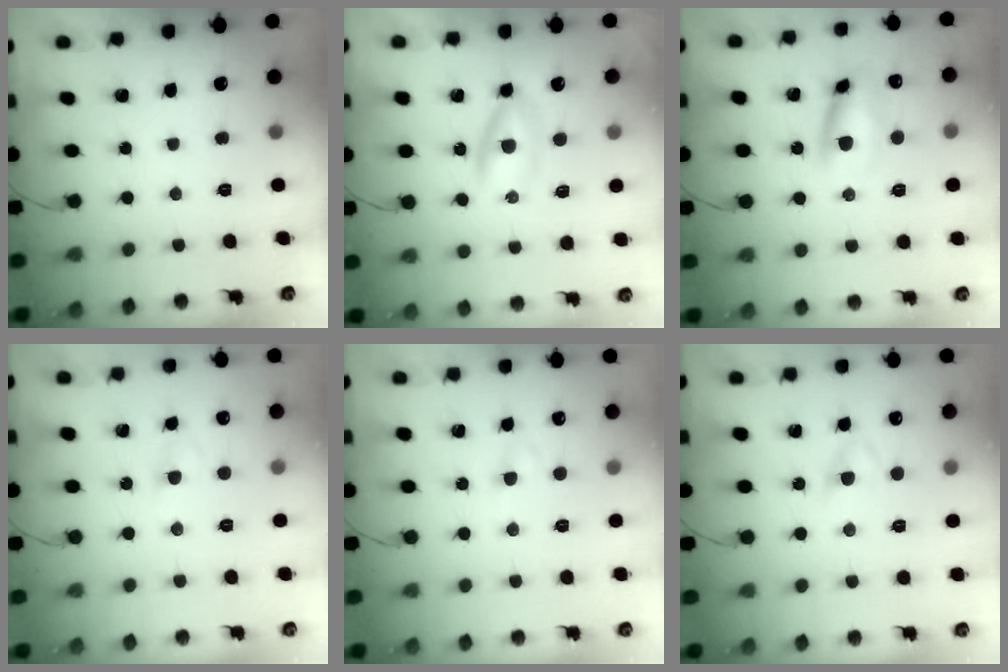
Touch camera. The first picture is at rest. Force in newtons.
{"total": 3.1, "press": 3.0, "slide": 1.0}
{"total": 8.5, "press": 8.5, "slide": 0.7}
{"total": 2.5, "press": 2.3, "slide": 1.0}
{"total": 2.1, "press": 1.9, "slide": 0.9}
{"total": 3.1, "press": 2.9, "slide": 1.2}